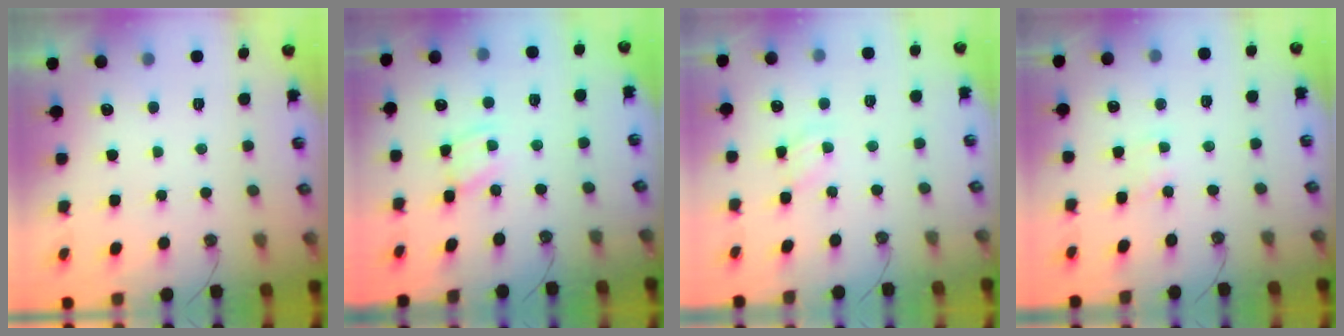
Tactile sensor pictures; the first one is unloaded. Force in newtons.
{"total": 1.9, "press": 1.9, "slide": 0.1}
{"total": 3.0, "press": 2.9, "slide": 0.4}
{"total": 1.9, "press": 1.9, "slide": 0.3}